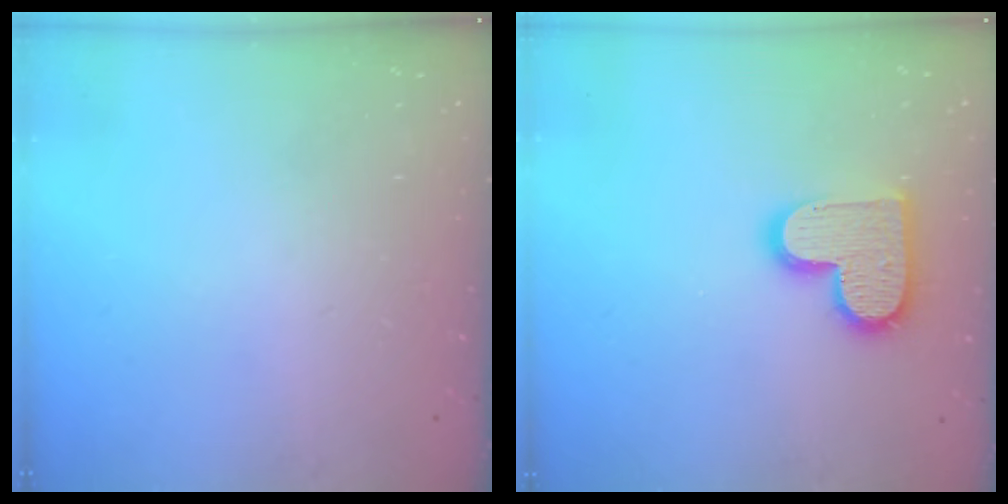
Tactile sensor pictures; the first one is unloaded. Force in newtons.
{"total": 14.5, "press": 14.5, "slide": 0.9}